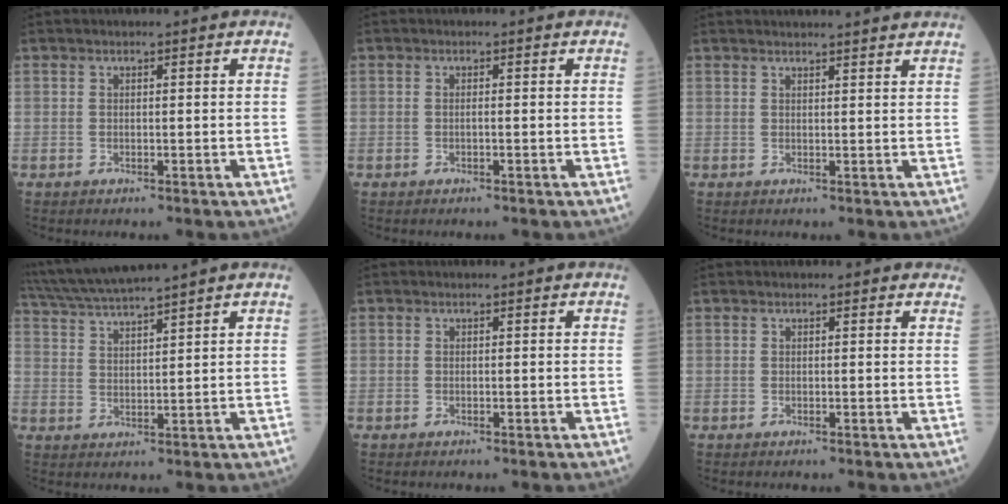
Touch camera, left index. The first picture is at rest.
{"total": 0.0}
{"total": 9.4, "force": [9.0, 0.2, 3.0], "torque": [-0.036, 0.025, 0.095]}
{"total": 9.1, "force": [8.1, -1.6, 3.7], "torque": [-0.072, 0.019, 0.150]}
{"total": 0.0}
{"total": 1.4, "force": [1.2, 0.7, 0.3], "torque": [-0.002, 0.004, 0.002]}